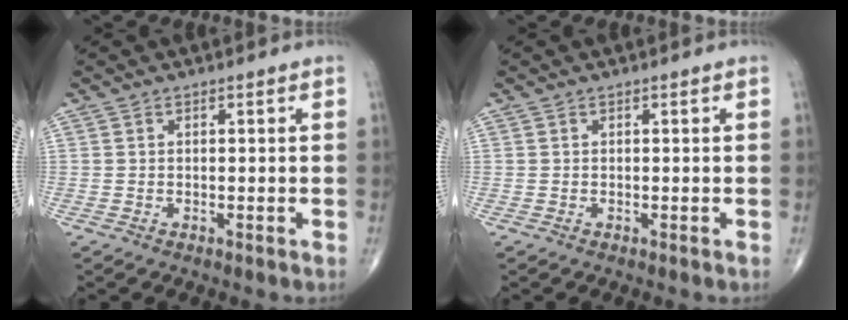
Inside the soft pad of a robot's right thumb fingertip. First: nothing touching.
{"total": 0.0}